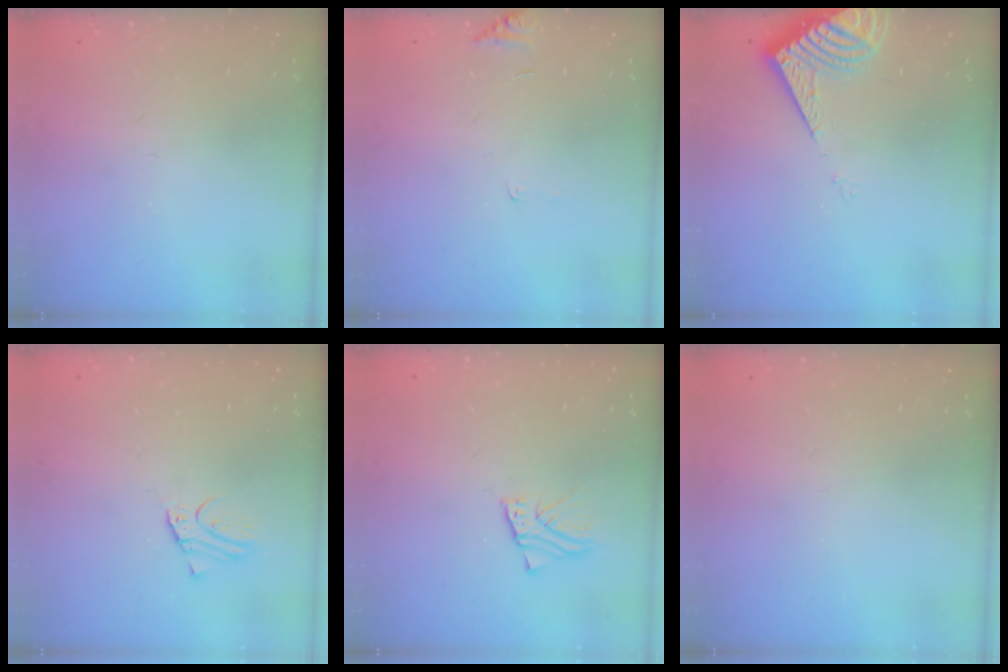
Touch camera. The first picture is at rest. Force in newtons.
{"total": 6.2, "press": 6.2, "slide": 0.5}
{"total": 7.5, "press": 7.4, "slide": 0.9}
{"total": 2.3, "press": 2.3, "slide": 0.2}
{"total": 2.7, "press": 2.7, "slide": 0.2}
{"total": 0.0}